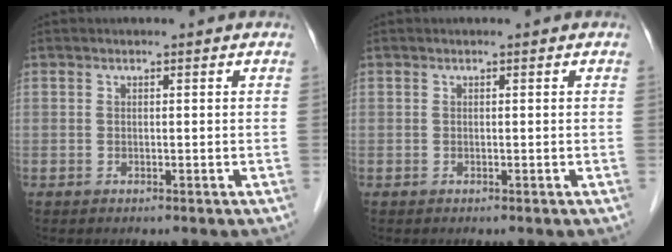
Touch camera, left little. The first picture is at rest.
{"total": 0.0}